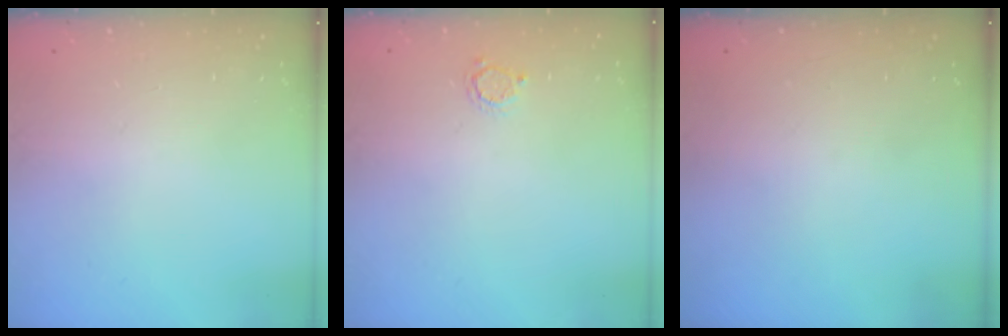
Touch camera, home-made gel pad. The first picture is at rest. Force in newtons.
{"total": 2.6, "press": 2.6, "slide": 0.4}
{"total": 0.0}